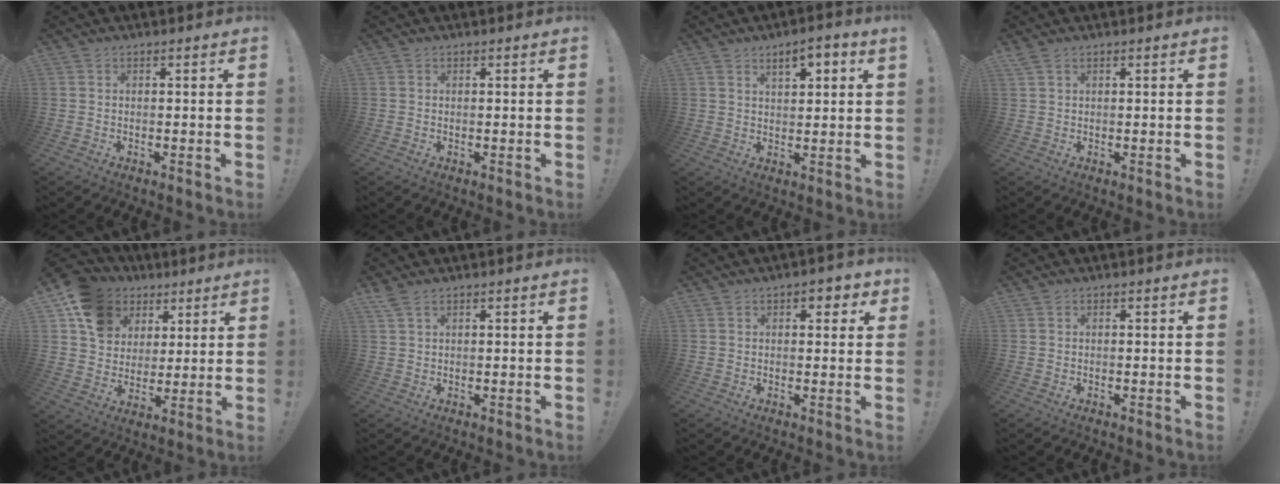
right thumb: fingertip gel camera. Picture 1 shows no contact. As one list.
[{"total": 0.0}, {"total": 5.5, "force": [3.2, 1.8, 4.0], "torque": [-0.055, -0.015, 0.050]}, {"total": 1.9, "force": [1.3, 0.7, 1.2], "torque": [-0.023, 0.001, 0.025]}, {"total": 13.8, "force": [7.0, 10.5, 5.6], "torque": [-0.085, -0.035, 0.140]}, {"total": 2.5, "force": [1.7, 0.9, 1.6], "torque": [-0.033, -0.003, 0.033]}, {"total": 3.7, "force": [1.4, 2.2, 2.6], "torque": [-0.014, -0.005, 0.017]}, {"total": 0.0}]